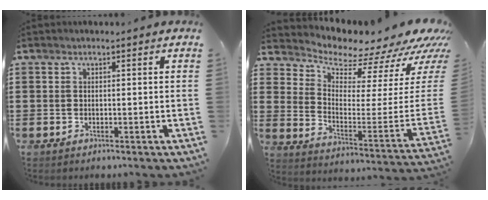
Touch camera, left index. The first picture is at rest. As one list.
[{"total": 6.1, "force": [5.8, 1.4, 1.2], "torque": [-0.039, -0.080, 0.094]}]